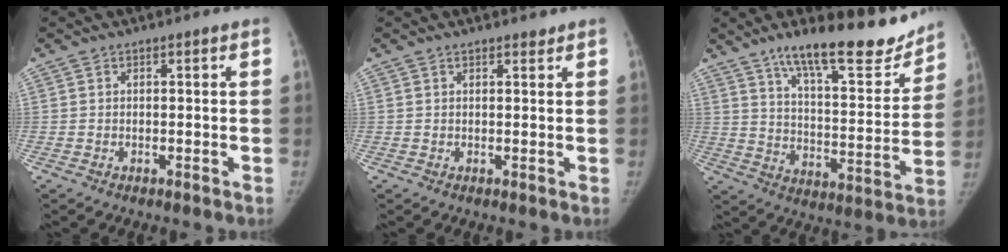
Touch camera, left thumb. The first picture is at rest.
{"total": 1.7, "force": [1.4, 0.6, 0.7], "torque": [-0.005, -0.006, 0.019]}
{"total": 21.2, "force": [16.0, 6.1, 12.6], "torque": [-0.146, -0.089, 0.247]}